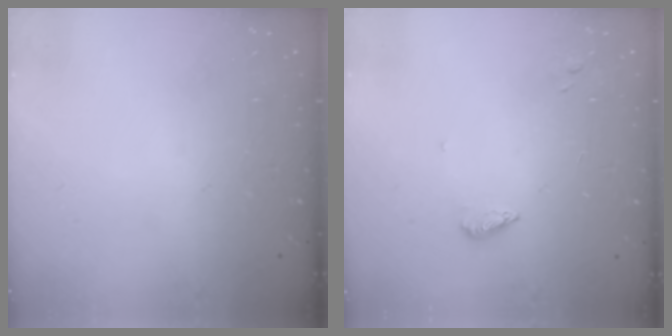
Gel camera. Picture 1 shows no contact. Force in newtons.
{"total": 3.9, "press": 3.9, "slide": 0.5}